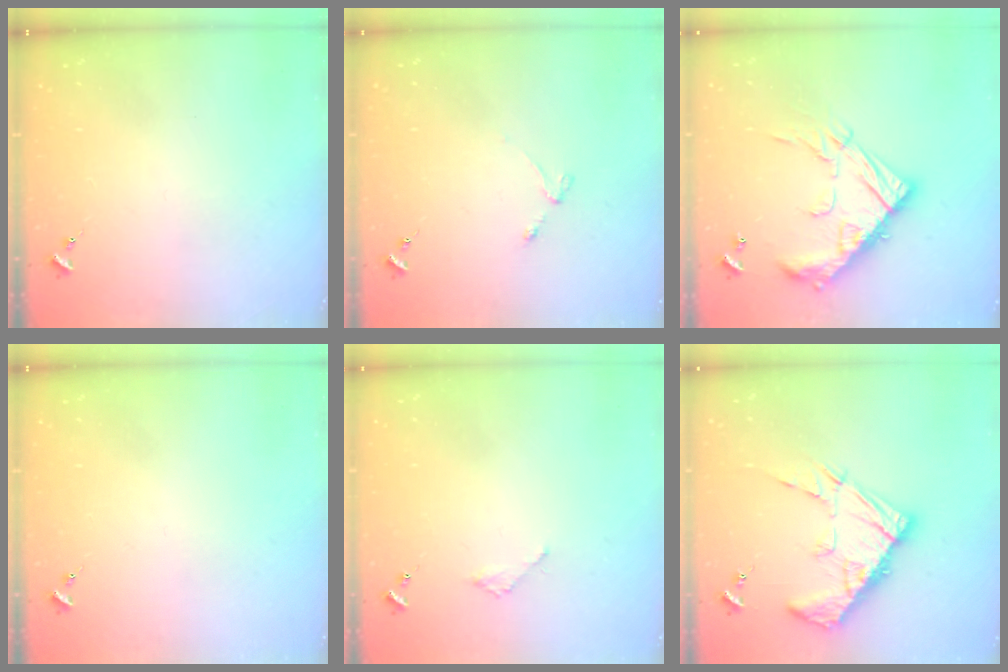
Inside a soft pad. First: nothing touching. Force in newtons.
{"total": 3.0, "press": 2.9, "slide": 0.5}
{"total": 21.7, "press": 21.6, "slide": 1.9}
{"total": 0.0}
{"total": 2.1, "press": 2.1, "slide": 0.2}
{"total": 15.9, "press": 15.8, "slide": 1.5}